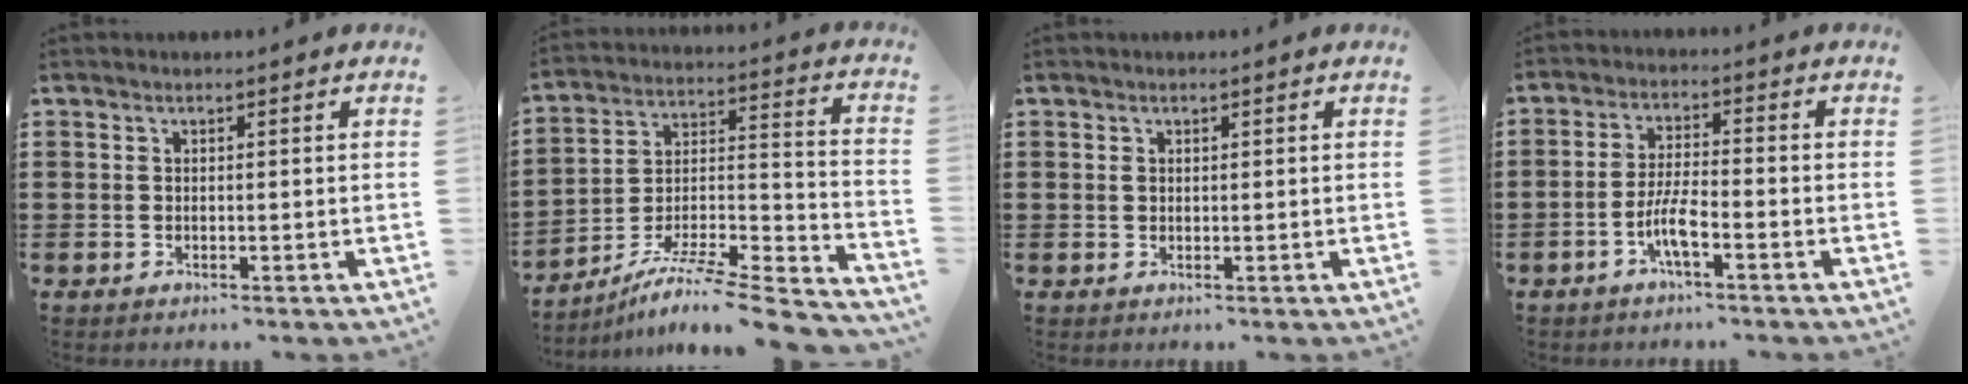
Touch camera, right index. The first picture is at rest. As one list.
[{"total": 7.8, "force": [-6.5, 0.5, 4.2], "torque": [-0.075, -0.008, -0.133]}, {"total": 0.8, "force": [0.3, 0.7, 0.3], "torque": [-0.007, 0.004, 0.006]}, {"total": 5.3, "force": [-2.8, 0.9, 4.4], "torque": [-0.106, -0.011, -0.060]}]